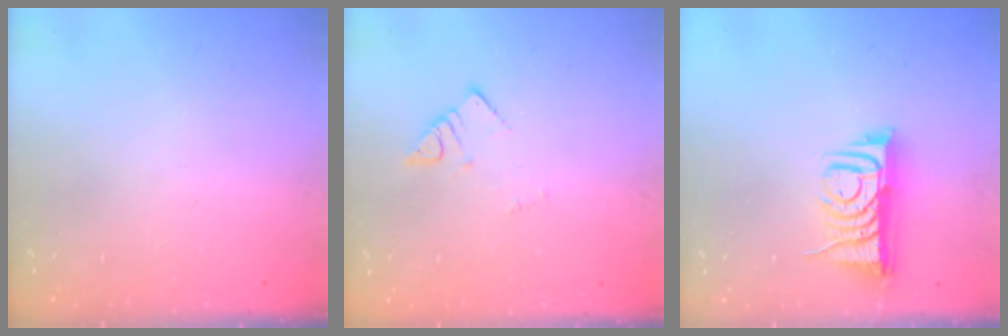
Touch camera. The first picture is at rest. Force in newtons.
{"total": 2.6, "press": 2.6, "slide": 0.1}
{"total": 8.0, "press": 8.0, "slide": 0.4}